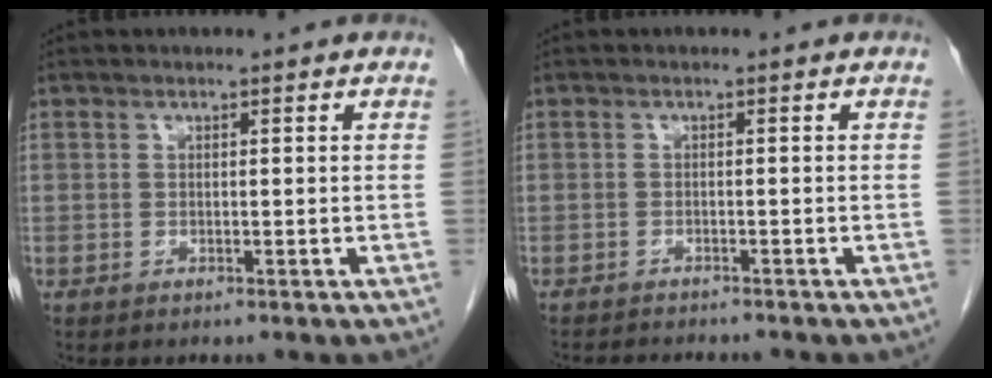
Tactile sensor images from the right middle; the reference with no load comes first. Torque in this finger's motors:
{"motor_torque": [0.05, -0.05, 0.01, 0.00]}